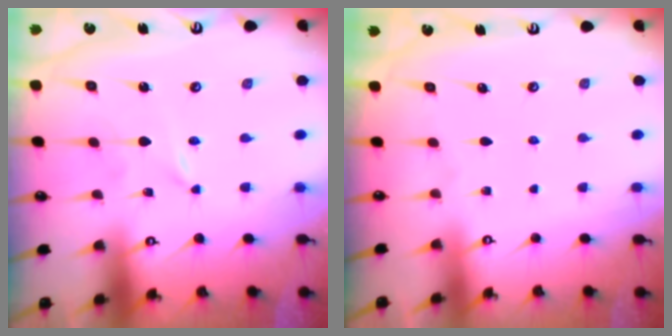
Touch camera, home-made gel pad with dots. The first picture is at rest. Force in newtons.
{"total": 0.0}